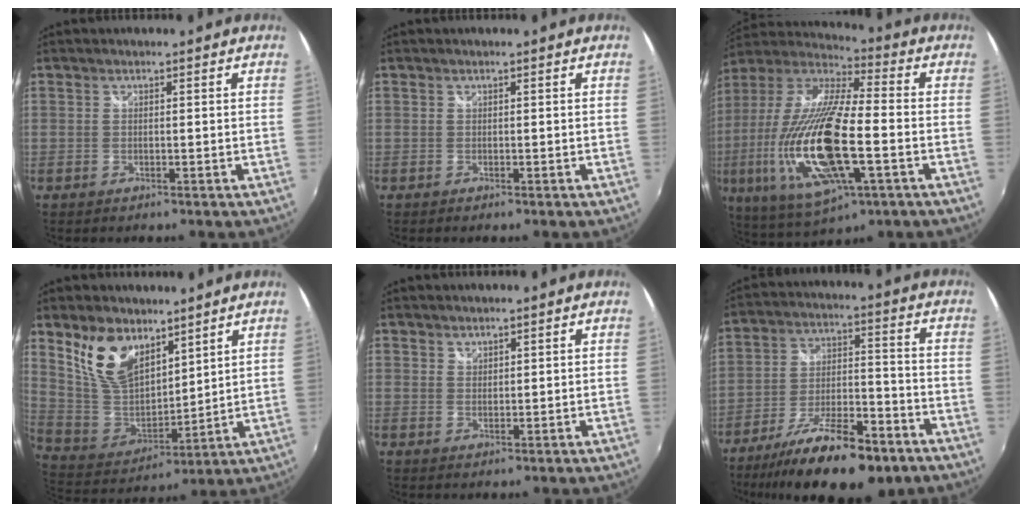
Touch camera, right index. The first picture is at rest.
{"total": 0.0}
{"total": 25.1, "force": [-5.3, 7.5, 23.3], "torque": [-0.461, -0.037, -0.098]}
{"total": 14.5, "force": [9.1, 8.1, 7.9], "torque": [-0.168, 0.007, 0.191]}
{"total": 1.3, "force": [1.1, 0.7, 0.1], "torque": [0.004, 0.002, 0.021]}
{"total": 19.9, "force": [-14.3, 6.2, 12.4], "torque": [-0.228, -0.027, -0.222]}